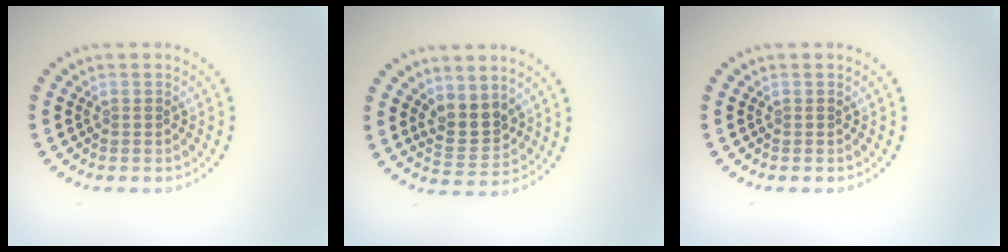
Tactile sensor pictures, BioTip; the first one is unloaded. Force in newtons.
{"total": 3.0, "press": 2.7, "slide": 1.2}
{"total": 0.0}